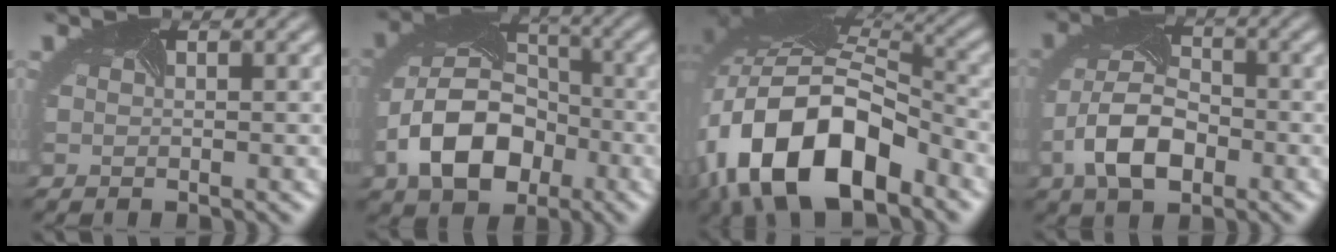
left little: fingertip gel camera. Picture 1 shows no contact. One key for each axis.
{"total": 8.7, "fx": -3.2, "fy": 5.9, "fz": 5.6, "tx": -0.115, "ty": -0.009, "tz": -0.061}
{"total": 16.0, "fx": -6.8, "fy": 8.8, "fz": 11.4, "tx": -0.231, "ty": -0.018, "tz": -0.118}
{"total": 6.7, "fx": -2.7, "fy": 3.7, "fz": 4.9, "tx": -0.112, "ty": -0.005, "tz": -0.055}